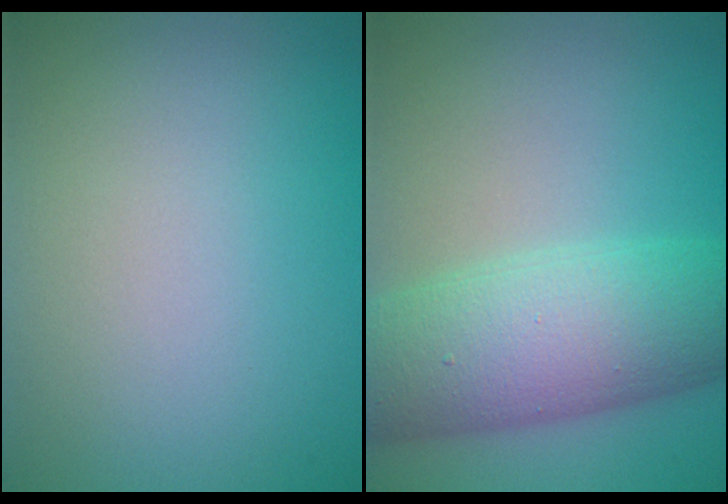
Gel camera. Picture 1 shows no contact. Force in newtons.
{"total": 8.9, "press": 8.9, "slide": 0.3}